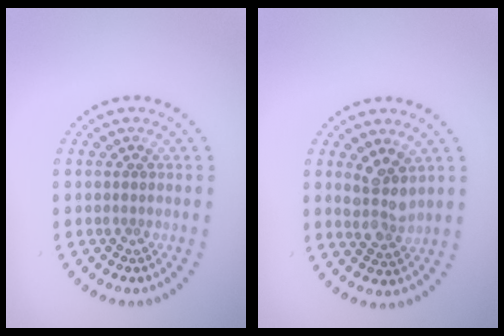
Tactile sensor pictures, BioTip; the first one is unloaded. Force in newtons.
{"total": 3.0, "press": 2.7, "slide": 1.3}